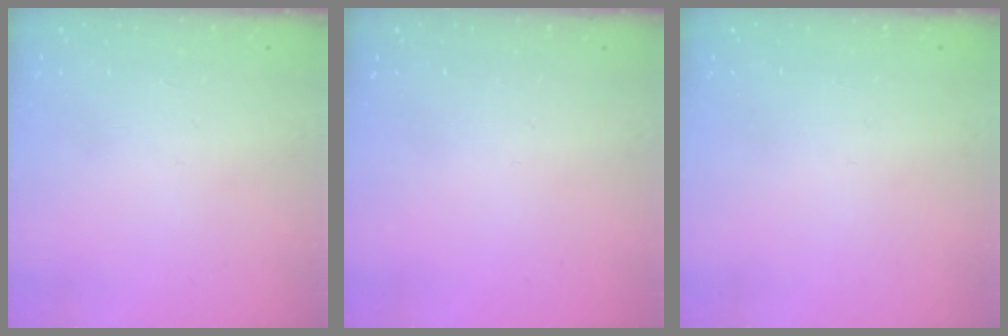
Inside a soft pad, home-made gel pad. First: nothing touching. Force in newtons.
{"total": 0.0}
{"total": 0.0}